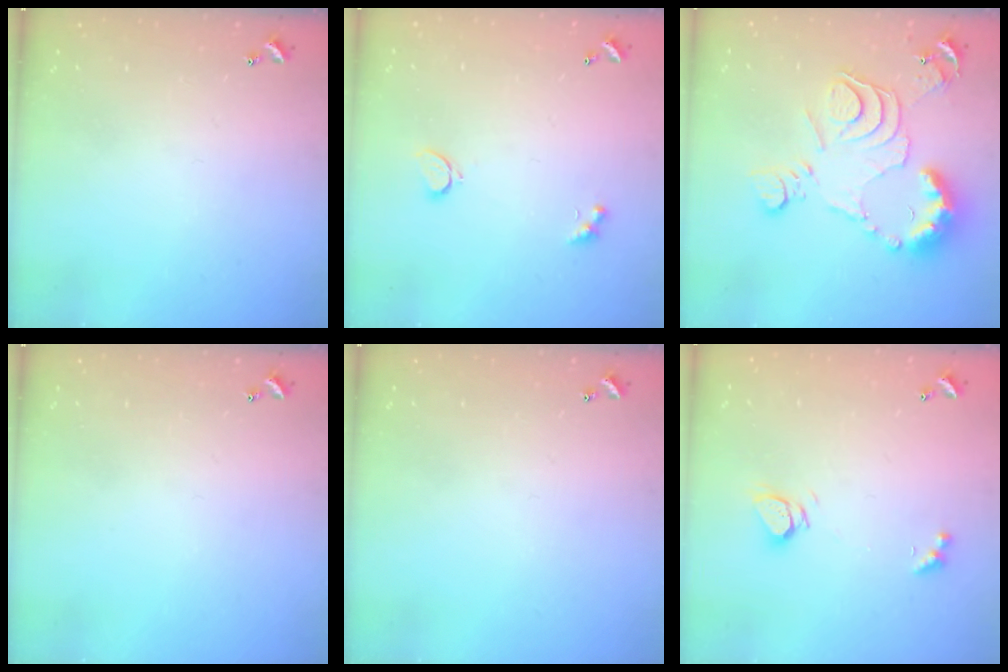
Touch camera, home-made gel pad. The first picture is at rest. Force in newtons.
{"total": 2.3, "press": 2.3, "slide": 0.6}
{"total": 14.4, "press": 14.4, "slide": 1.3}
{"total": 0.0}
{"total": 0.0}
{"total": 3.0, "press": 2.9, "slide": 0.3}